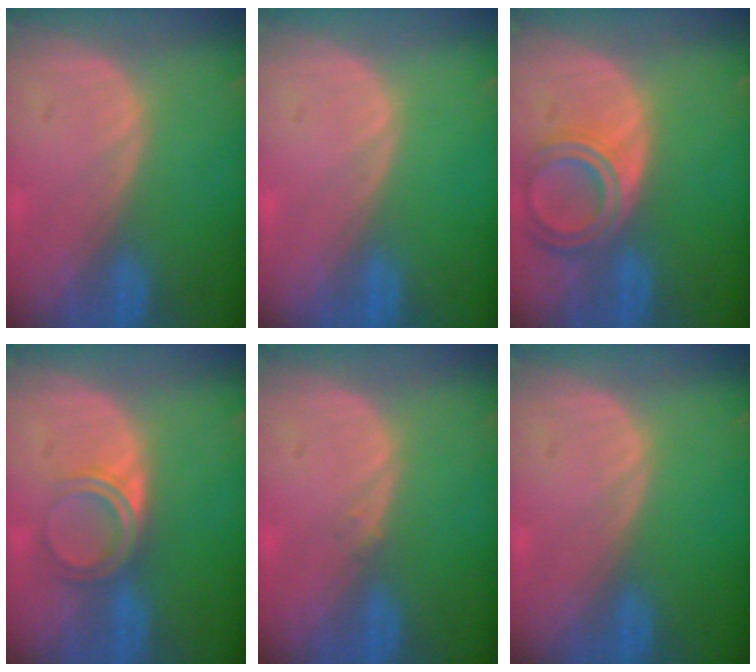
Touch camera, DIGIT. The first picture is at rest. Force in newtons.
{"total": 0.0}
{"total": 6.7, "press": 6.1, "slide": 2.8}
{"total": 4.8, "press": 4.1, "slide": 2.6}
{"total": 0.6, "press": 0.5, "slide": 0.3}
{"total": 0.0}